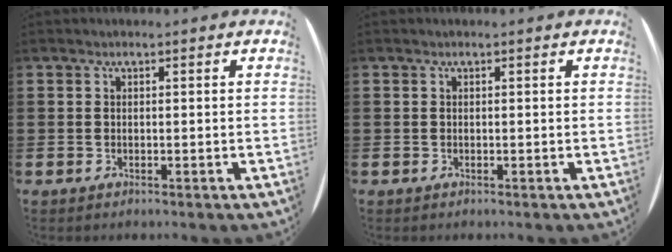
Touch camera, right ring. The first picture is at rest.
{"total": 0.0}